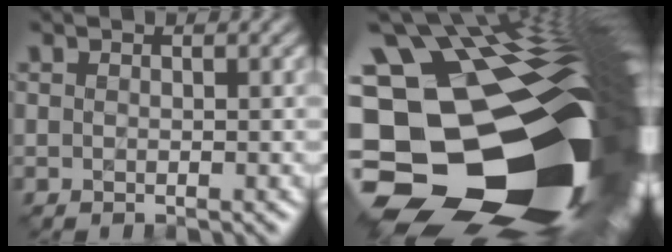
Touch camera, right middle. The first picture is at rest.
{"total": 21.6, "force": [-4.7, 12.8, 16.8], "torque": [-0.288, -0.021, -0.076]}